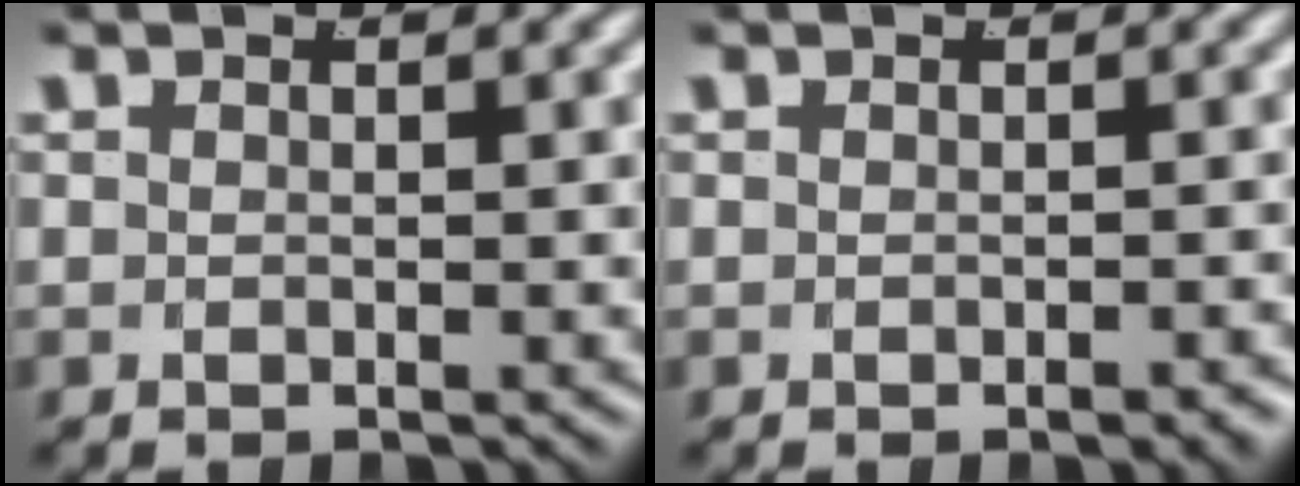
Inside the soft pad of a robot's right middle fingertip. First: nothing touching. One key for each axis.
{"total": 0.9, "fx": -0.8, "fy": 0.1, "fz": 0.5, "tx": -0.004, "ty": 0.001, "tz": -0.012}